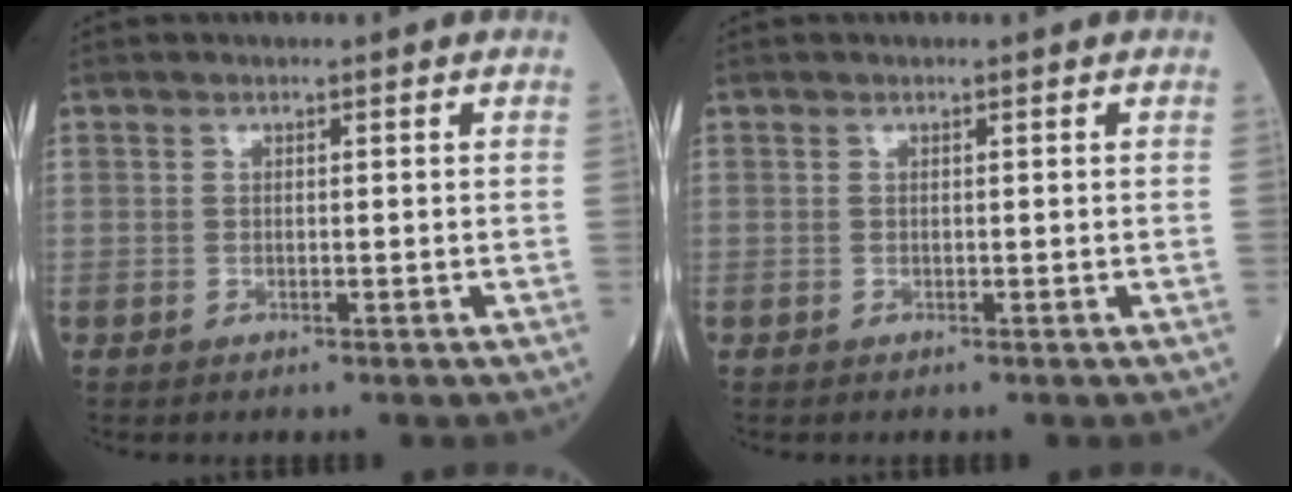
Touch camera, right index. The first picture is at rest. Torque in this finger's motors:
{"motor_torque": [-0.29, -0.01, -0.04, -0.02]}